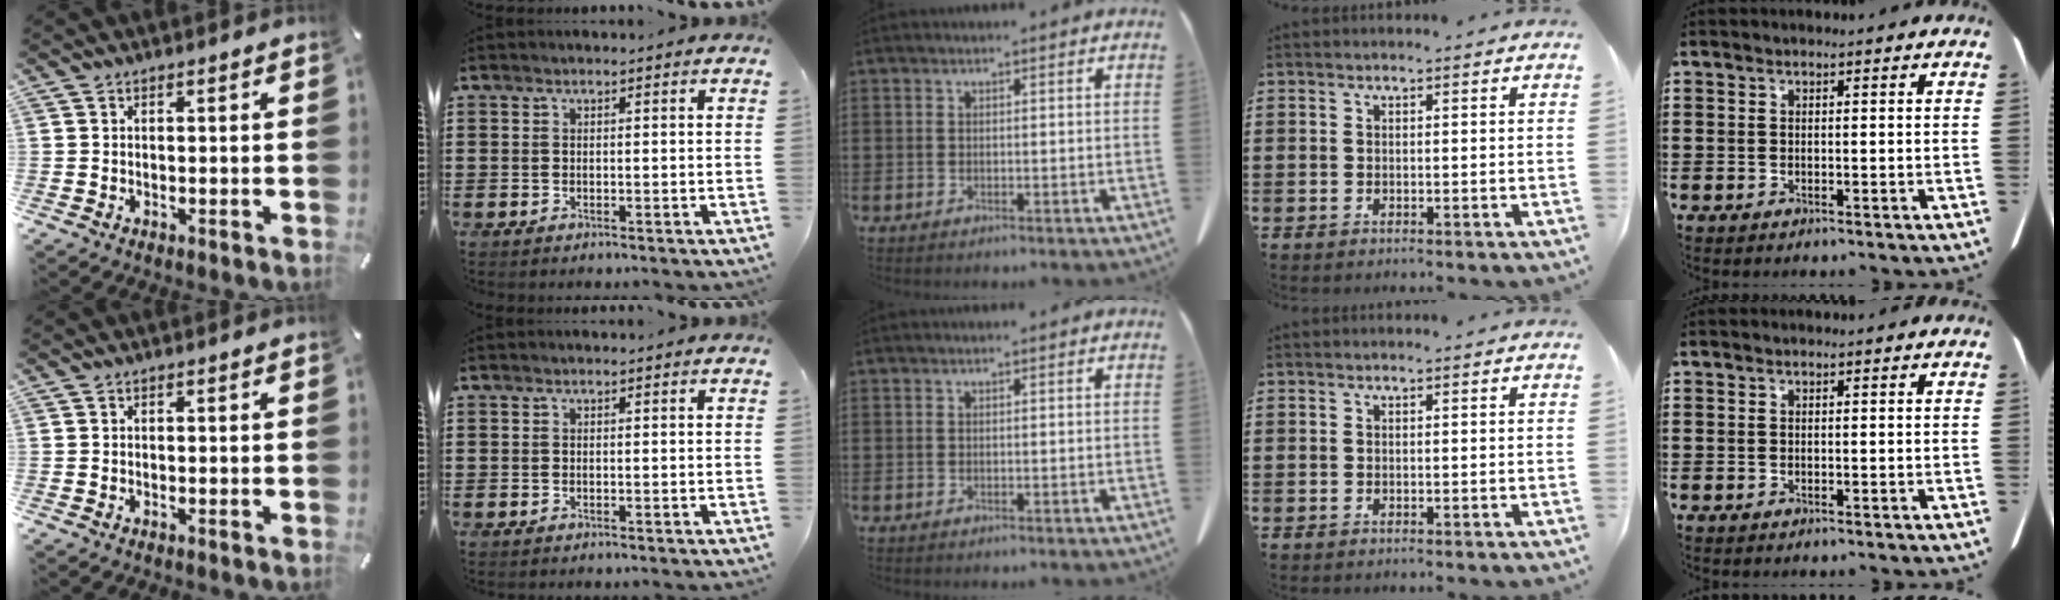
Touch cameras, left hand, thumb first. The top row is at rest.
{}